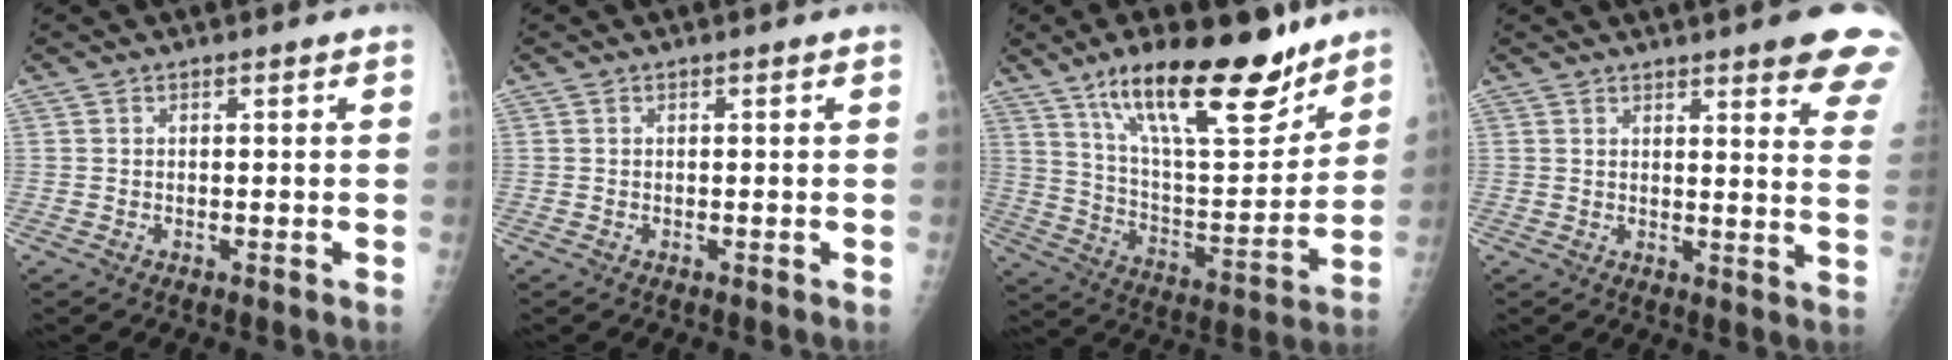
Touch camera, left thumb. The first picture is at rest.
{"total": 0.0}
{"total": 23.6, "force": [16.0, 7.6, 15.7], "torque": [-0.215, -0.074, 0.268]}
{"total": 13.2, "force": [9.3, 2.2, 9.1], "torque": [-0.078, -0.045, 0.094]}